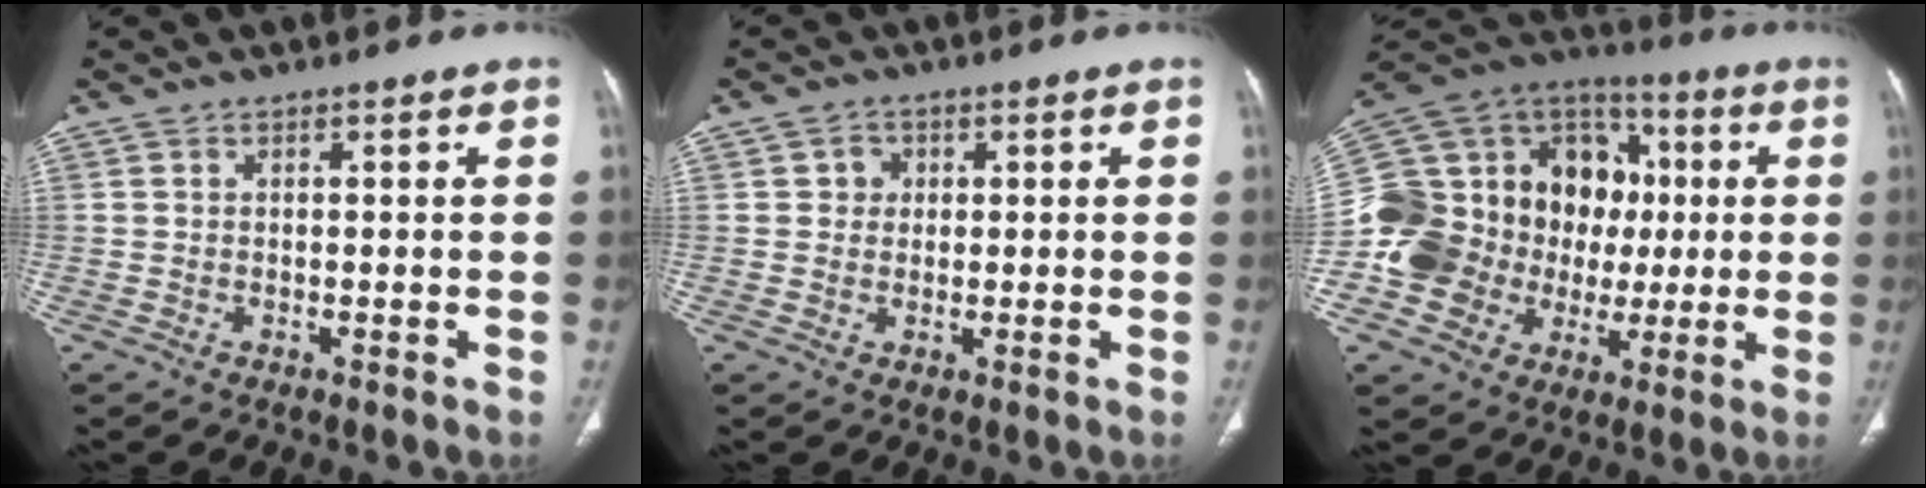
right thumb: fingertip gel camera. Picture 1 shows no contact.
{"total": 2.6, "force": [0.6, 2.4, 0.8], "torque": [0.005, 0.001, 0.005]}
{"total": 28.0, "force": [-0.7, 22.2, 17.0], "torque": [-0.318, 0.055, -0.001]}